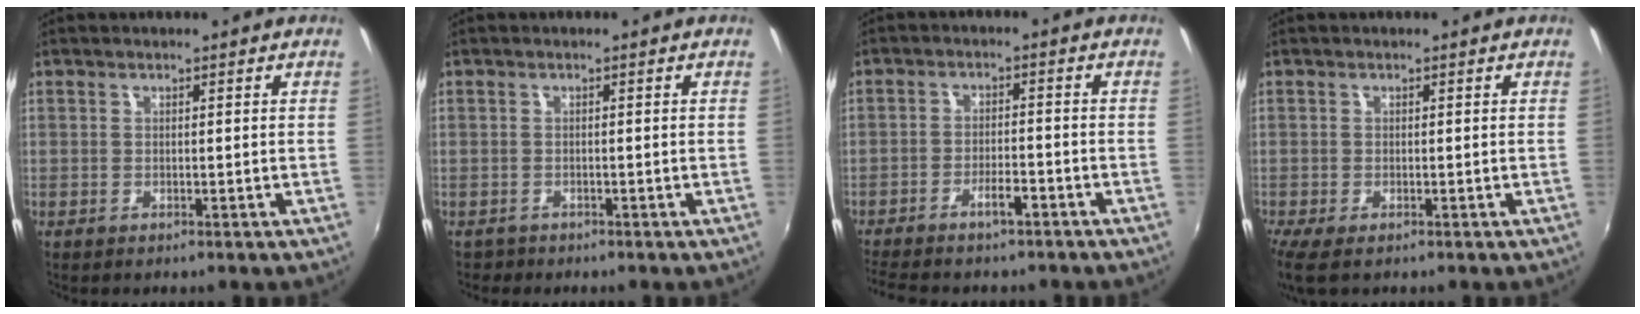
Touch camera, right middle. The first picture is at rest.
{"total": 0.9, "force": [-0.7, 0.6, -0.1], "torque": [-0.001, 0.001, -0.010]}
{"total": 6.4, "force": [-5.1, 1.4, 3.5], "torque": [-0.076, 0.000, -0.086]}
{"total": 3.4, "force": [-1.8, 0.7, 2.8], "torque": [-0.055, -0.015, -0.028]}